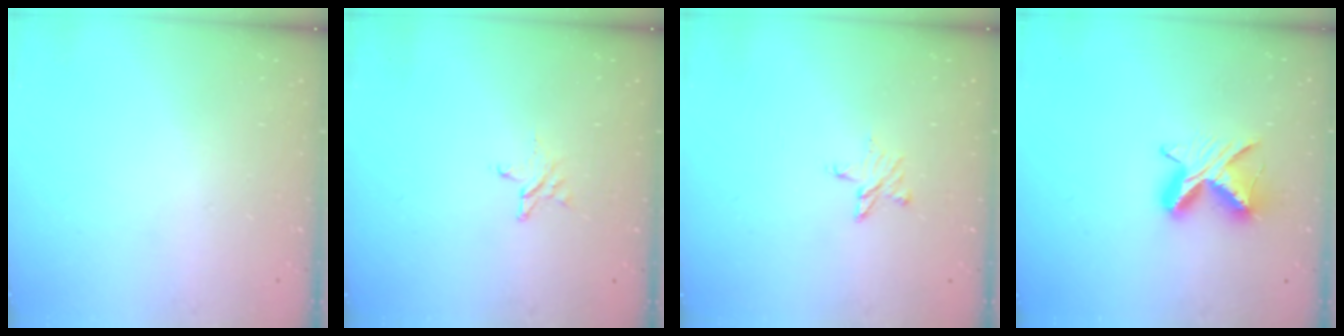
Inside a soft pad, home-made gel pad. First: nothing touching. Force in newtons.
{"total": 3.8, "press": 3.8, "slide": 0.3}
{"total": 5.8, "press": 5.8, "slide": 0.5}
{"total": 8.9, "press": 8.9, "slide": 0.1}